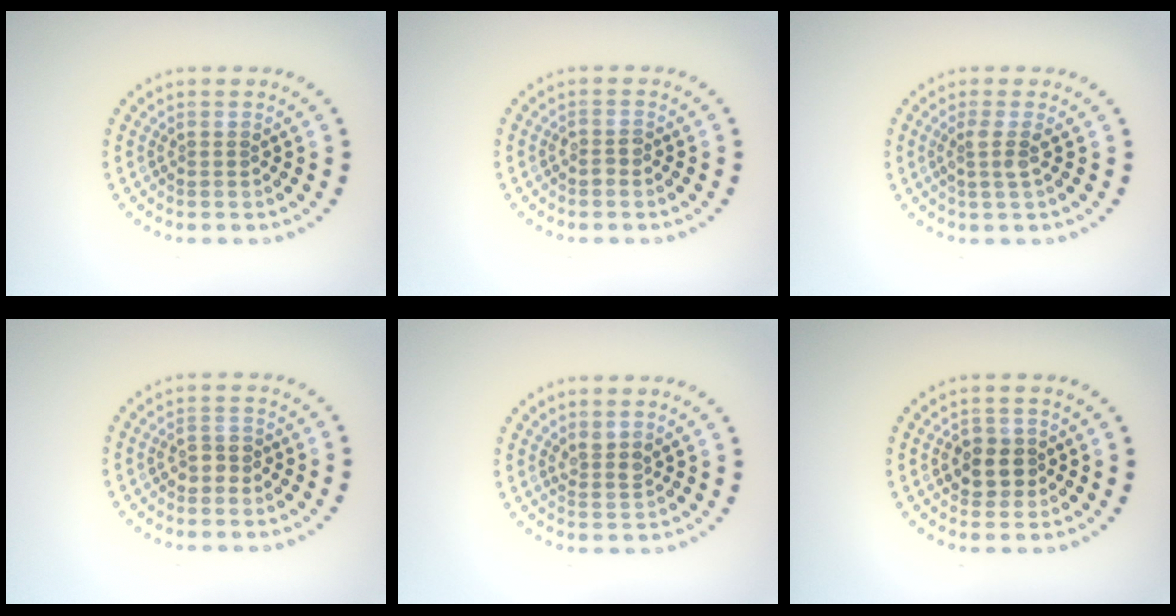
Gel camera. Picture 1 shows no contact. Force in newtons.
{"total": 0.8, "press": 0.7, "slide": 0.4}
{"total": 1.7, "press": 1.2, "slide": 1.2}
{"total": 1.7, "press": 1.6, "slide": 0.5}
{"total": 1.3, "press": 1.0, "slide": 0.7}
{"total": 2.6, "press": 2.5, "slide": 0.6}